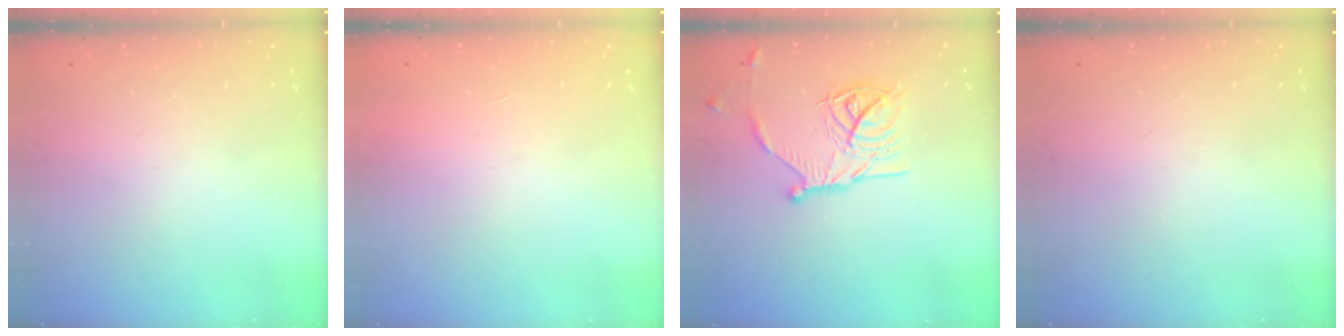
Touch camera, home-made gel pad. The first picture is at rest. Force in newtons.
{"total": 1.7, "press": 1.7, "slide": 0.1}
{"total": 17.0, "press": 17.0, "slide": 1.0}
{"total": 0.0}